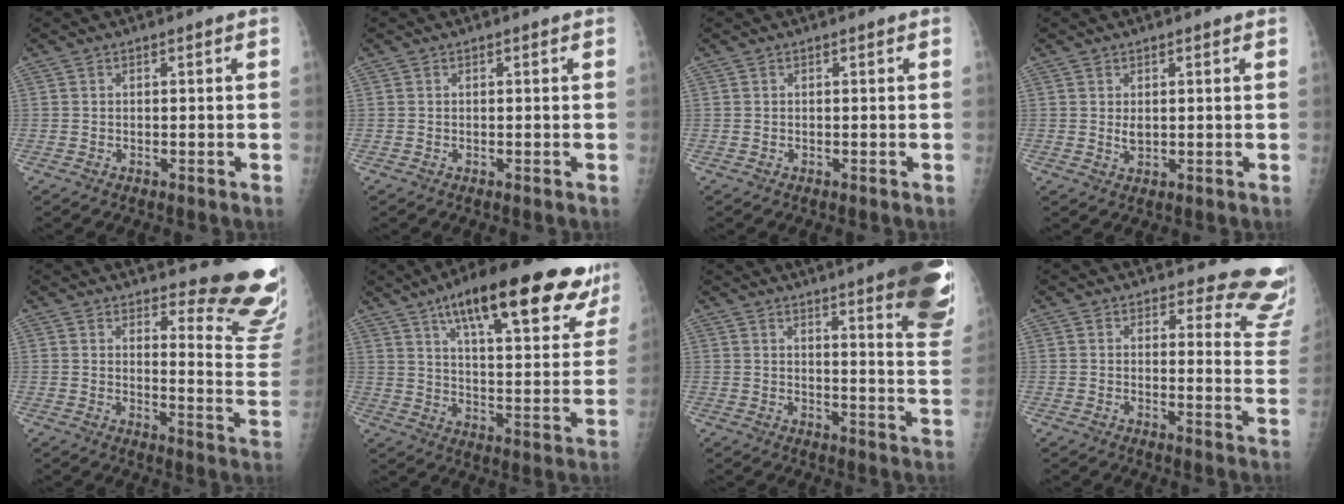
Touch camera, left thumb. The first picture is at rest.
{"total": 0.0}
{"total": 0.0}
{"total": 1.9, "force": [0.6, 1.1, 1.4], "torque": [-0.020, -0.006, 0.011]}
{"total": 15.5, "force": [13.7, 2.9, 6.6], "torque": [-0.044, -0.151, 0.152]}
{"total": 26.9, "force": [17.0, 7.8, 19.3], "torque": [-0.245, -0.036, 0.246]}
{"total": 21.3, "force": [13.9, 3.3, 15.8], "torque": [-0.173, -0.066, 0.163]}
{"total": 13.1, "force": [12.5, 3.7, 1.5], "torque": [0.038, -0.125, 0.102]}